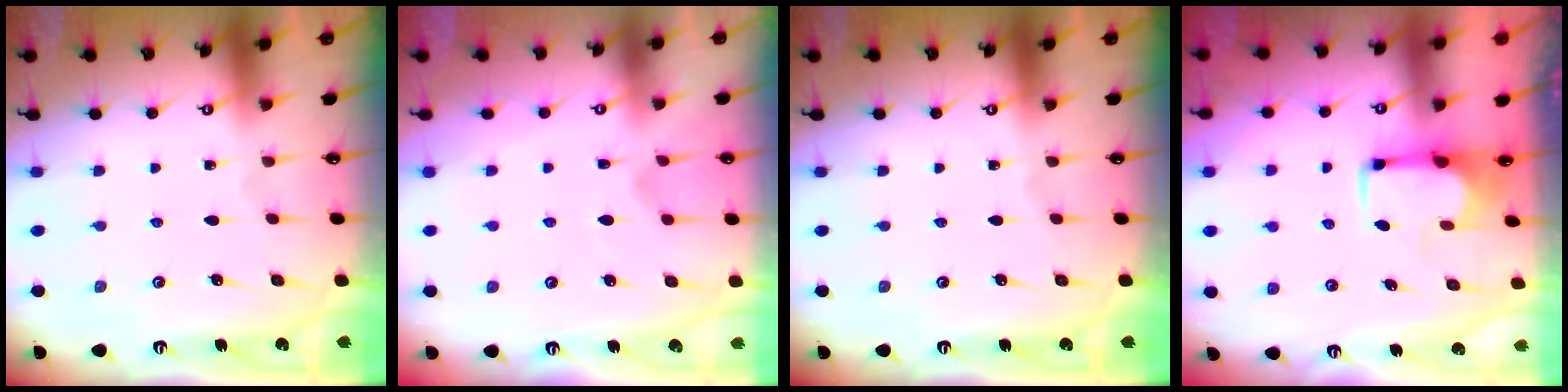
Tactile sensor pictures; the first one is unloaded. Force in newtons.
{"total": 2.1, "press": 1.8, "slide": 1.2}
{"total": 0.0}
{"total": 1.6, "press": 1.5, "slide": 0.7}